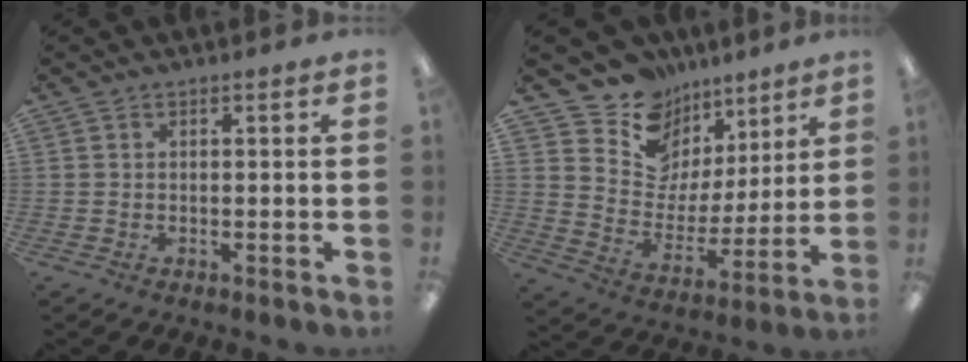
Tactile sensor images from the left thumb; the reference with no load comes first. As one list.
[{"total": 12.7, "force": [9.2, 8.6, 1.6], "torque": [-0.044, -0.086, 0.175]}]